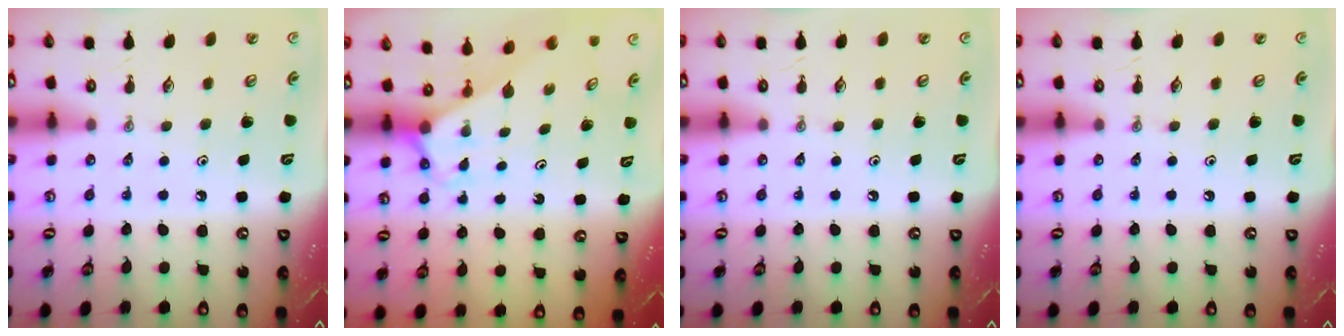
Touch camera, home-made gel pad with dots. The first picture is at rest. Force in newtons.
{"total": 2.4, "press": 2.4, "slide": 0.1}
{"total": 0.0}
{"total": 0.0}